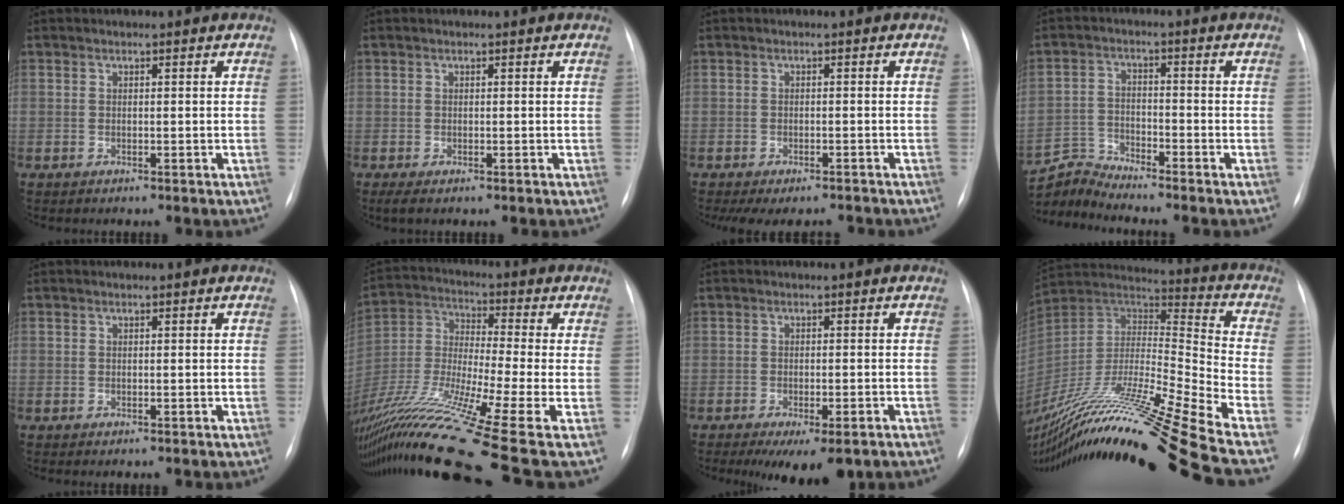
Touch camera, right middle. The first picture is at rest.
{"total": 1.4, "force": [-0.8, 0.4, 1.1], "torque": [-0.018, -0.004, -0.010]}
{"total": 7.3, "force": [-6.7, 1.8, 2.4], "torque": [-0.029, -0.001, -0.085]}
{"total": 5.5, "force": [-5.2, -1.6, -1.2], "torque": [0.007, -0.010, -0.102]}
{"total": 0.0}
{"total": 20.8, "force": [-12.7, -1.1, 16.4], "torque": [-0.330, -0.038, -0.236]}
{"total": 7.7, "force": [-5.1, 2.4, 5.3], "torque": [-0.064, -0.012, -0.072]}
{"total": 30.0, "force": [-23.2, -2.2, 18.8], "torque": [-0.324, -0.040, -0.410]}